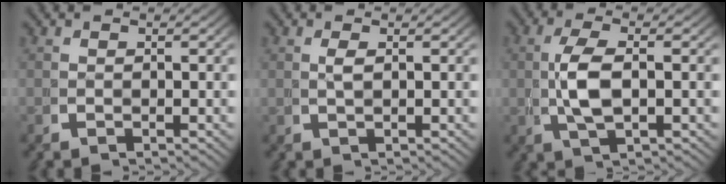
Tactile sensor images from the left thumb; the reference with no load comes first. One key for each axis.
{"total": 0.9, "fx": 0.7, "fy": -0.2, "fz": 0.6, "tx": -0.016, "ty": 0.000, "tz": 0.015}
{"total": 3.8, "fx": 0.4, "fy": 1.3, "fz": 3.6, "tx": -0.085, "ty": 0.000, "tz": 0.012}